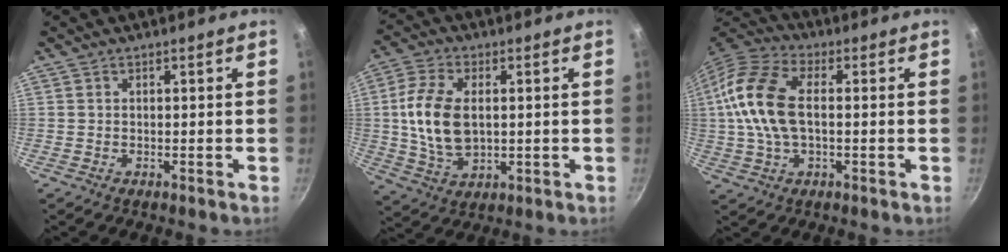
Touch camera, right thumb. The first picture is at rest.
{"total": 12.3, "force": [1.0, 7.4, 9.7], "torque": [-0.186, 0.001, 0.023]}
{"total": 14.8, "force": [0.7, 8.4, 12.2], "torque": [-0.242, 0.030, -0.002]}